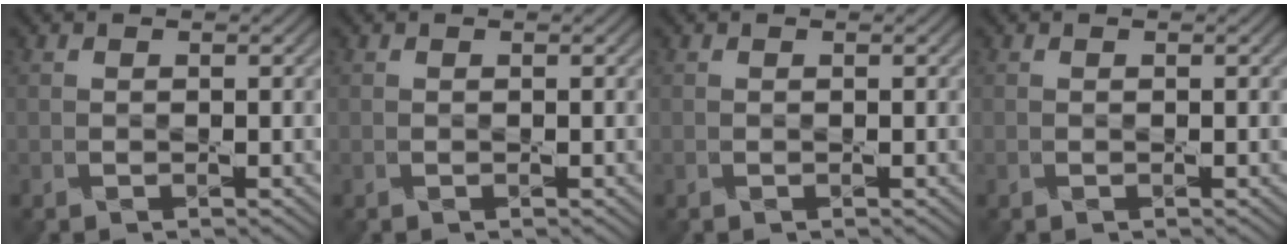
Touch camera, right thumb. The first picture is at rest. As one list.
[{"total": 0.0}, {"total": 0.0}, {"total": 0.0}]